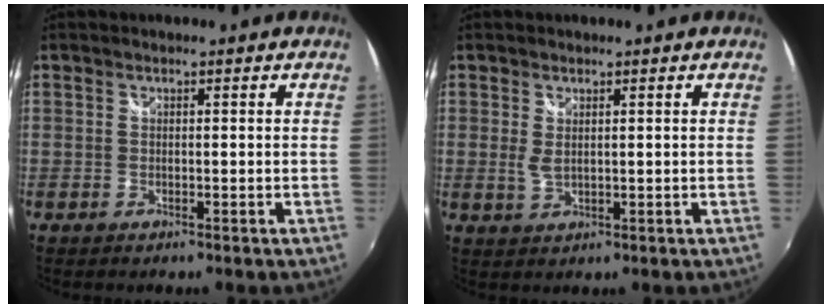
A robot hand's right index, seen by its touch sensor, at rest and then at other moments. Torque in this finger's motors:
{"motor_torque": [0.49, 0.32, 0.06, 0.04]}